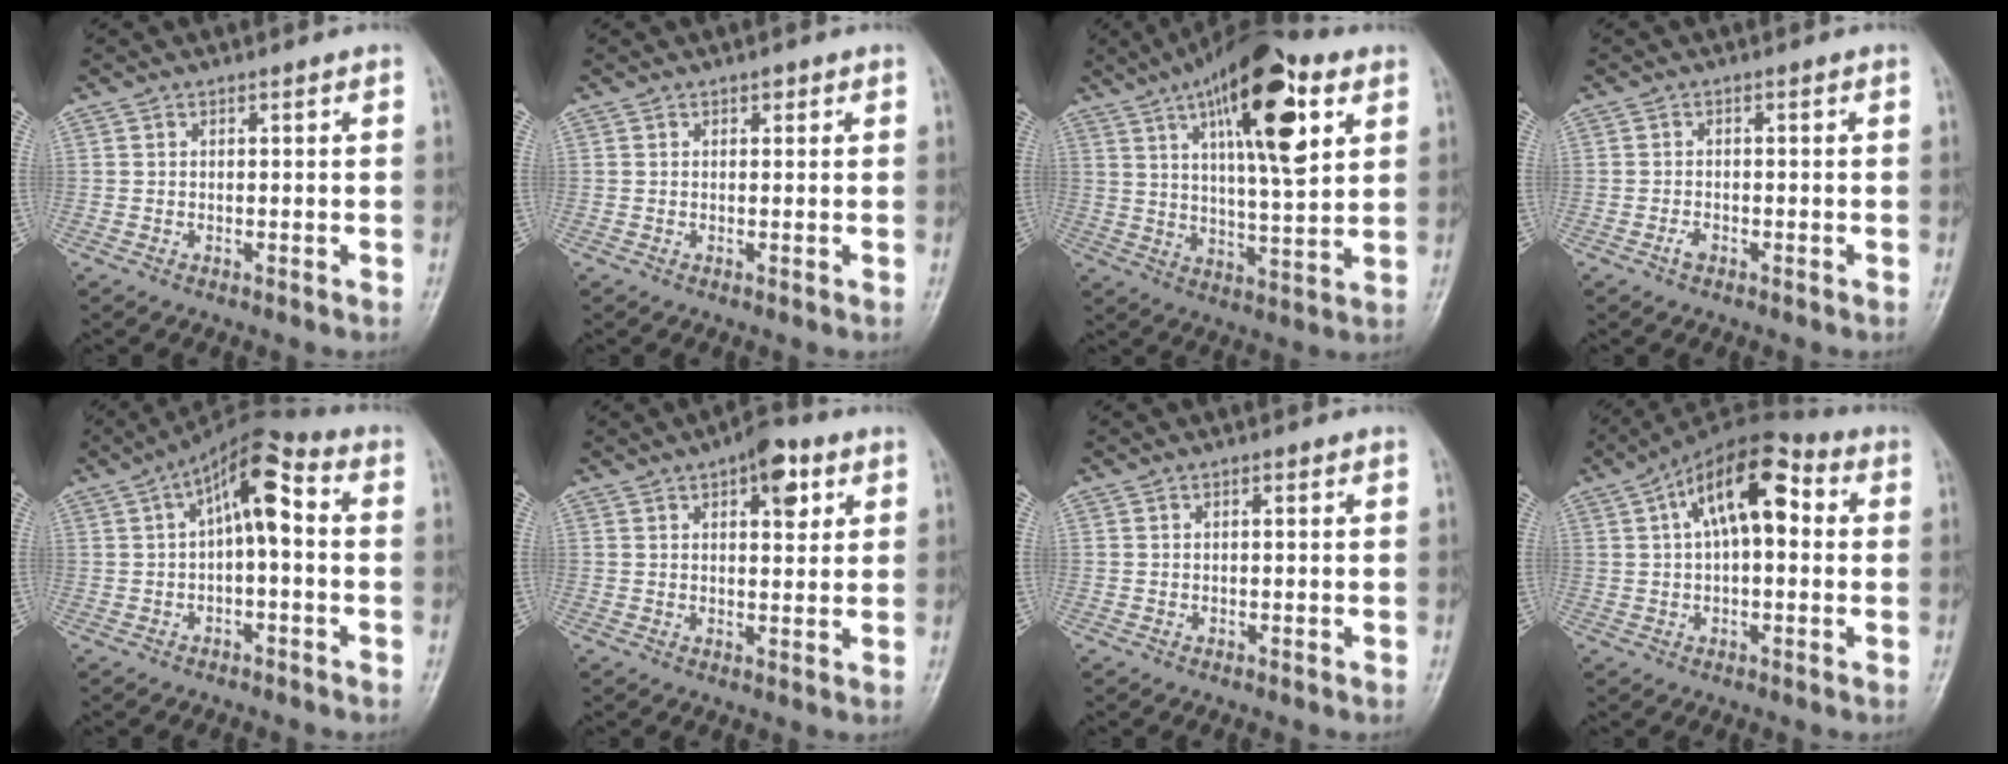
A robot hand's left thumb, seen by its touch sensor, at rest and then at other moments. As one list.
[{"total": 0.9, "force": [0.5, 0.6, 0.5], "torque": [0.000, 0.000, 0.004]}, {"total": 19.9, "force": [8.5, 6.3, 16.9], "torque": [-0.243, -0.022, 0.132]}, {"total": 1.6, "force": [-1.0, 0.8, 0.9], "torque": [-0.018, 0.006, -0.020]}, {"total": 11.2, "force": [3.3, 3.8, 10.0], "torque": [-0.158, 0.013, 0.045]}, {"total": 7.6, "force": [3.5, 3.5, 5.8], "torque": [-0.054, -0.008, 0.041]}, {"total": 0.8, "force": [0.2, 0.3, 0.7], "torque": [-0.013, 0.002, 0.001]}, {"total": 14.0, "force": [3.6, 6.8, 11.7], "torque": [-0.175, 0.032, 0.047]}]